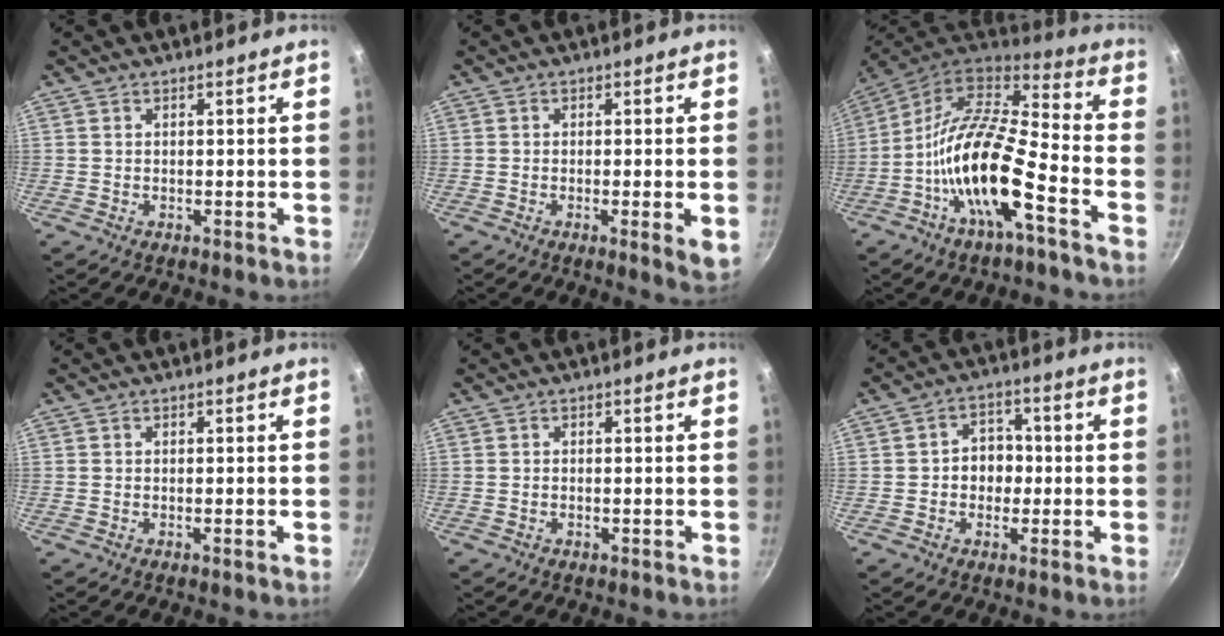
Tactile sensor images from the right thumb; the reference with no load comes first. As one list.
[{"total": 4.8, "force": [-1.0, 0.9, 4.6], "torque": [-0.062, -0.009, -0.013]}, {"total": 19.2, "force": [-7.0, 6.4, 16.8], "torque": [-0.304, 0.051, -0.150]}, {"total": 0.7, "force": [-0.3, 0.0, 0.7], "torque": [-0.017, 0.003, -0.007]}, {"total": 0.7, "force": [-0.3, 0.3, 0.5], "torque": [-0.011, 0.003, -0.007]}, {"total": 6.1, "force": [-0.6, 5.1, 3.3], "torque": [-0.005, 0.015, -0.015]}]